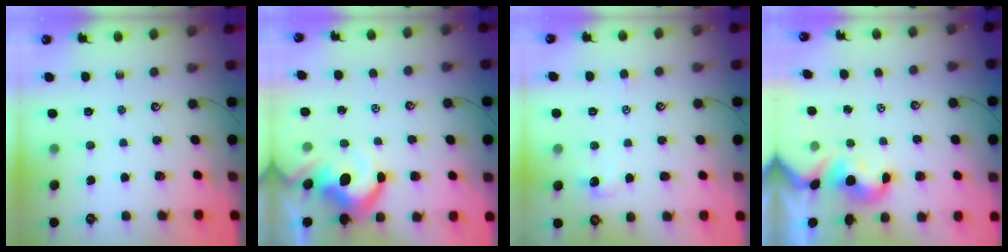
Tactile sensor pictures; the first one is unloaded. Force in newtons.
{"total": 8.5, "press": 8.4, "slide": 1.4}
{"total": 0.5, "press": 0.2, "slide": 0.5}
{"total": 0.9, "press": 0.5, "slide": 0.7}